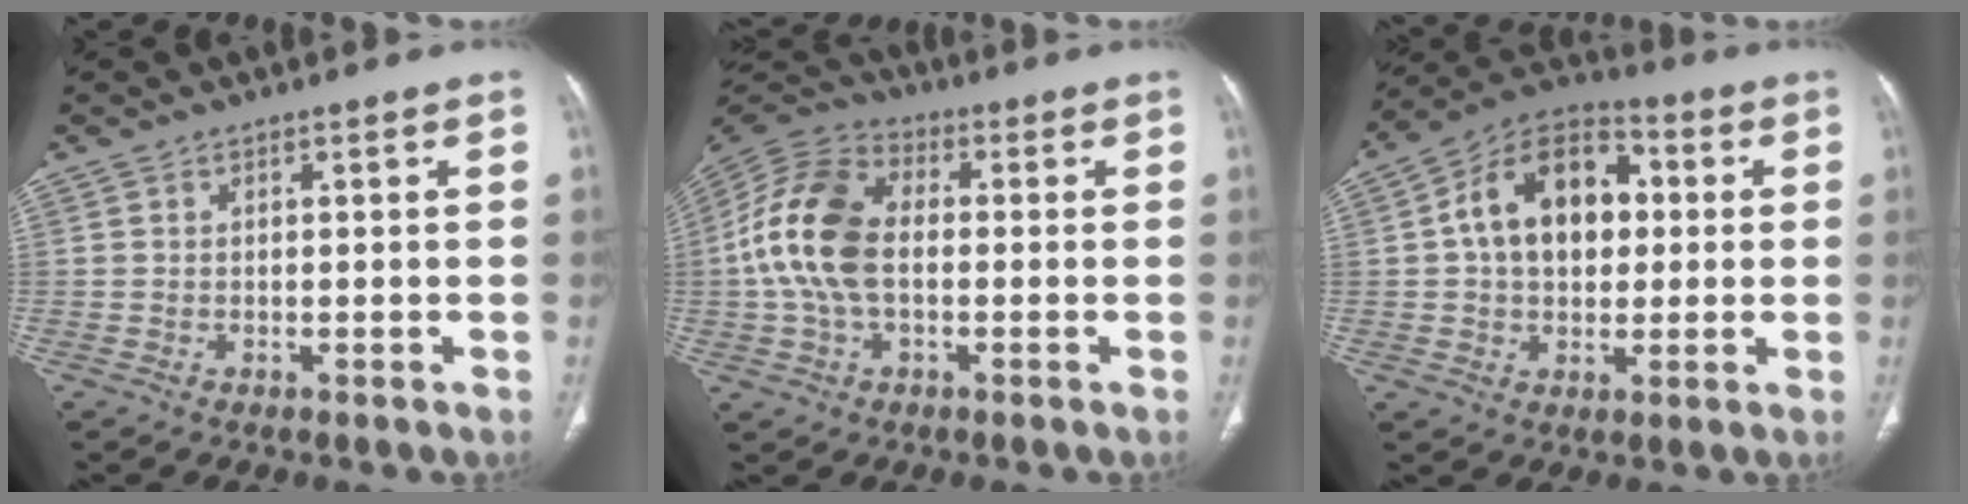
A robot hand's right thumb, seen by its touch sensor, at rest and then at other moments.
{"total": 14.4, "force": [-0.5, 9.2, 11.0], "torque": [-0.218, 0.032, -0.019]}
{"total": 16.1, "force": [2.1, 11.0, 11.5], "torque": [-0.149, 0.025, 0.023]}